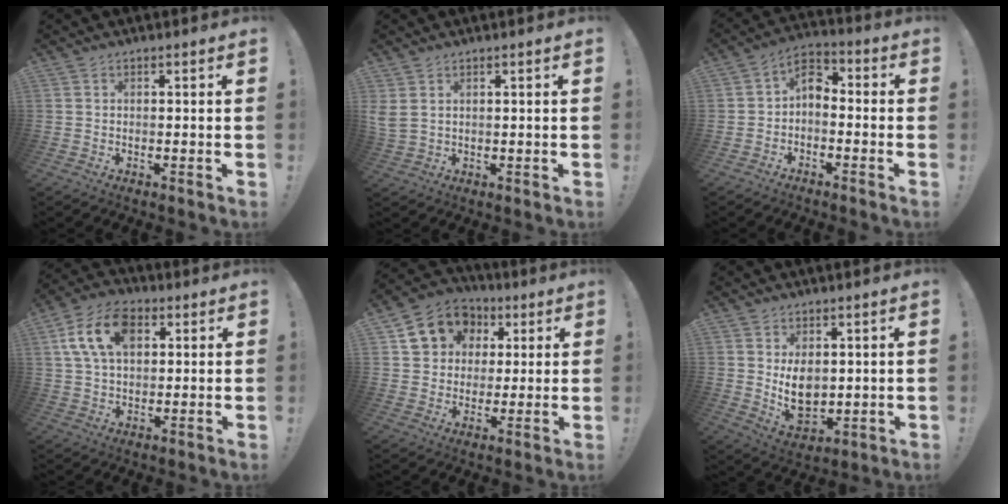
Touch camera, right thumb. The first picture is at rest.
{"total": 3.4, "force": [1.6, 1.7, 2.4], "torque": [-0.060, -0.003, 0.032]}
{"total": 5.8, "force": [-1.6, 4.4, 3.6], "torque": [-0.065, 0.016, -0.028]}
{"total": 14.0, "force": [4.8, 9.2, 9.5], "torque": [-0.177, 0.002, 0.092]}
{"total": 12.3, "force": [4.5, 10.5, 4.4], "torque": [-0.058, -0.017, 0.092]}
{"total": 8.6, "force": [1.6, 6.1, 5.8], "torque": [-0.083, -0.026, 0.031]}